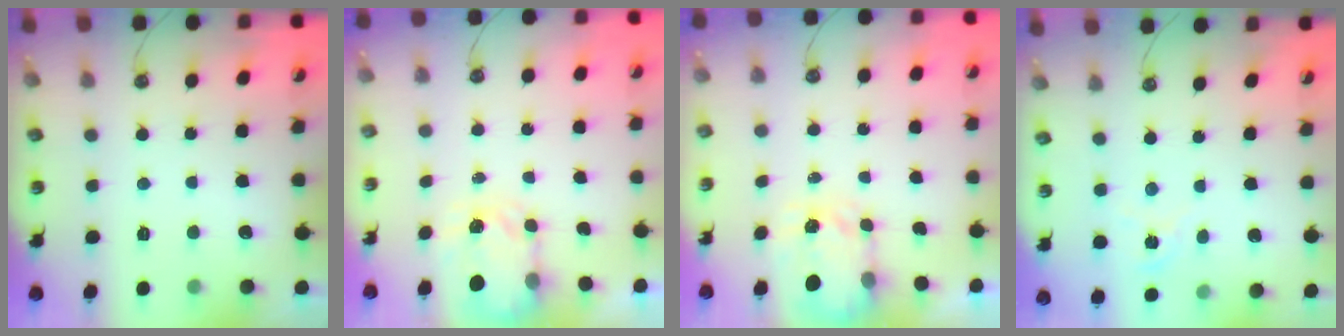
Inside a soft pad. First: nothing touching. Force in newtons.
{"total": 3.7, "press": 3.7, "slide": 0.5}
{"total": 3.5, "press": 3.5, "slide": 0.4}
{"total": 2.9, "press": 2.9, "slide": 0.3}